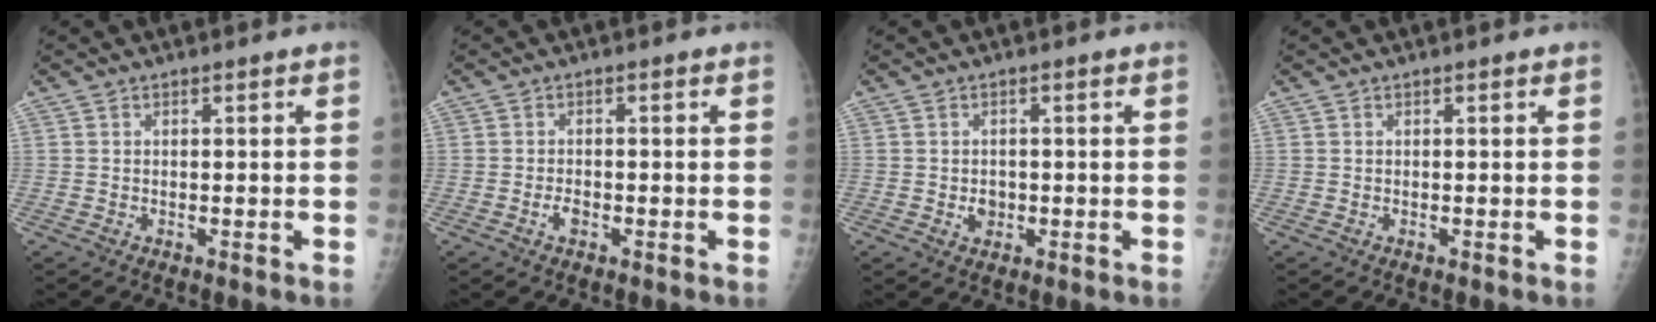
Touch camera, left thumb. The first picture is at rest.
{"total": 1.8, "force": [-0.8, 1.0, 1.2], "torque": [-0.020, 0.002, -0.017]}
{"total": 2.4, "force": [-0.4, 2.0, 1.2], "torque": [-0.005, 0.003, -0.002]}
{"total": 0.0}